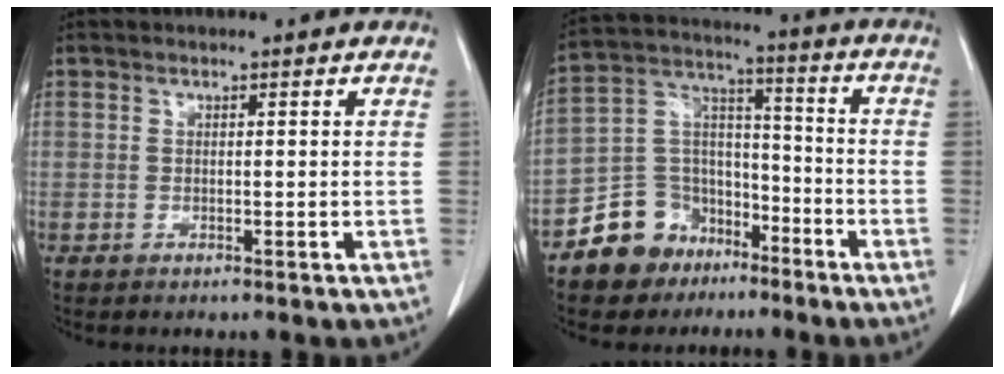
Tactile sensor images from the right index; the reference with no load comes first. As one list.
[{"total": 11.4, "force": [-7.4, 8.4, 2.1], "torque": [-0.042, 0.061, -0.126]}]